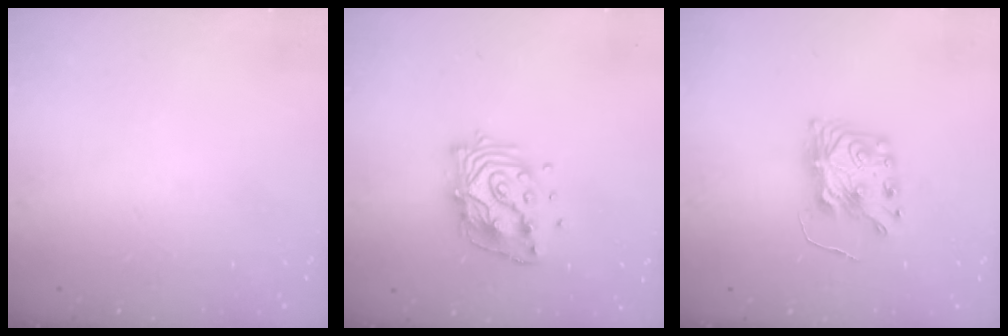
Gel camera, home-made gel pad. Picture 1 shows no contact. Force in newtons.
{"total": 13.3, "press": 13.2, "slide": 1.5}
{"total": 8.5, "press": 8.4, "slide": 0.4}